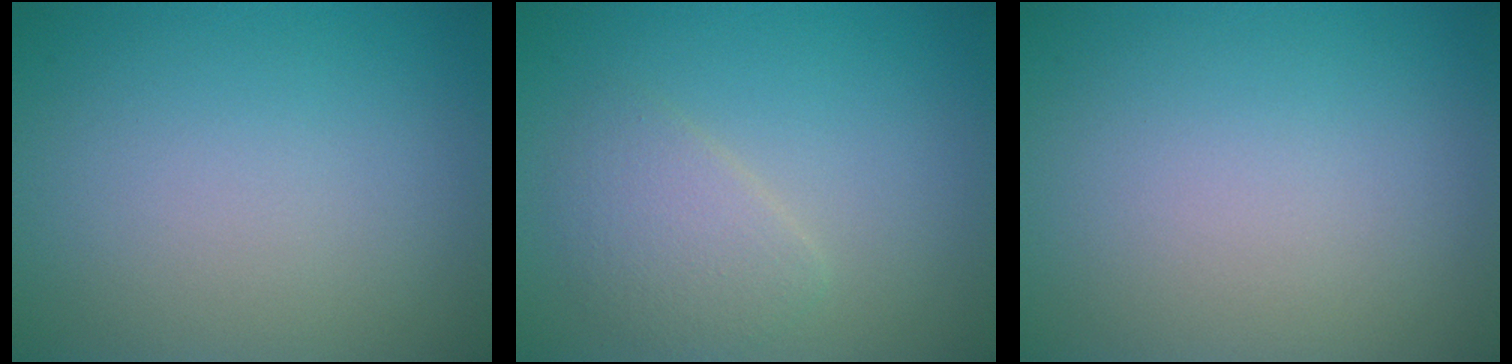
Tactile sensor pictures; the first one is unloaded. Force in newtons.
{"total": 2.5, "press": 2.5, "slide": 0.1}
{"total": 0.0}